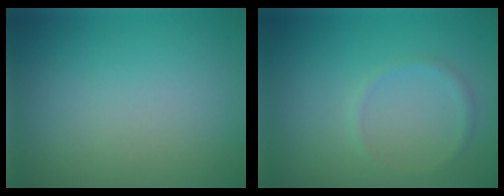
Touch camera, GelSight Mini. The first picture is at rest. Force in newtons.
{"total": 0.9, "press": 0.9, "slide": 0.1}